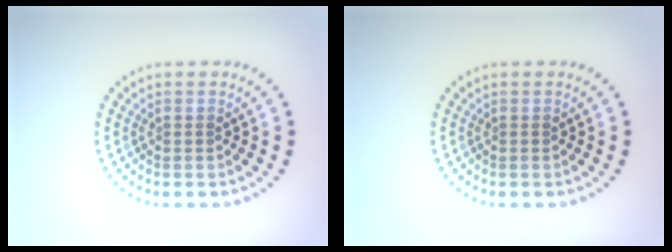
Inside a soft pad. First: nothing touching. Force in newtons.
{"total": 0.0}